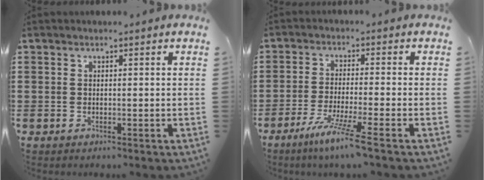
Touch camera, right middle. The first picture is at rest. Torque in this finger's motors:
{"motor_torque": [1.39, -0.34, 0.52, 0.17]}